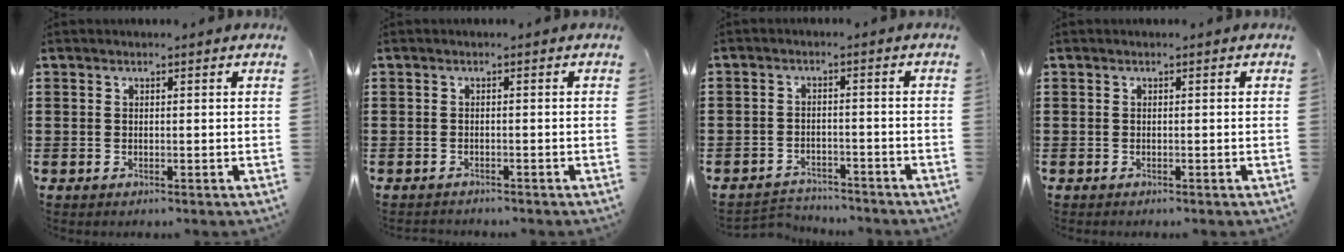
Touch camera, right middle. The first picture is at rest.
{"total": 0.8, "force": [-0.8, 0.1, 0.0], "torque": [-0.001, 0.001, -0.017]}
{"total": 3.3, "force": [-3.2, 0.7, -0.3], "torque": [-0.003, 0.001, -0.070]}
{"total": 0.0}